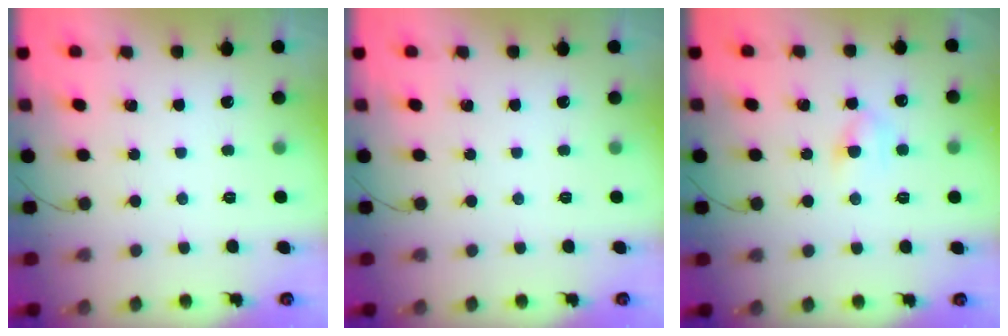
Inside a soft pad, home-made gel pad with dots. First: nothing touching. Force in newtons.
{"total": 0.0}
{"total": 5.2, "press": 5.0, "slide": 1.6}